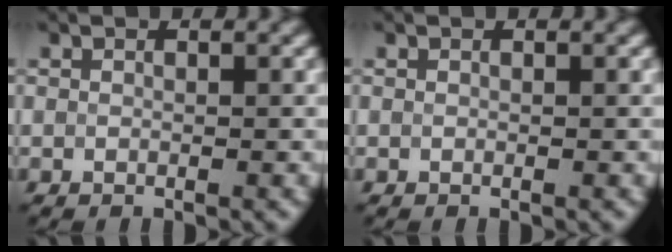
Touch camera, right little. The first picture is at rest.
{"total": 0.0}